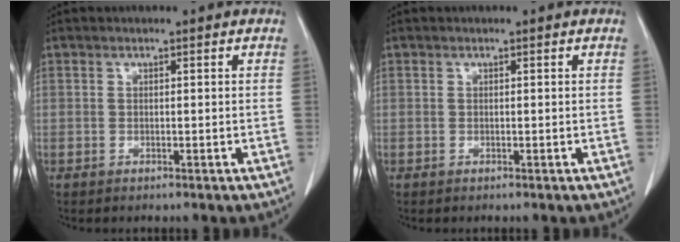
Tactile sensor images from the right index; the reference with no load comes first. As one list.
[{"total": 0.0}]